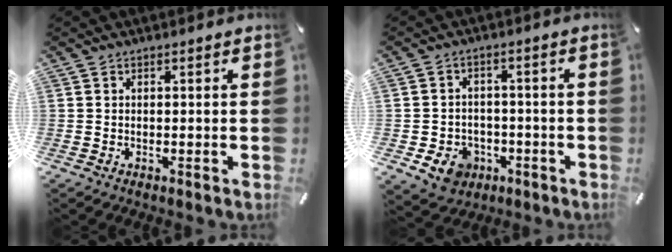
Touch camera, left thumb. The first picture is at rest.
{"total": 7.4, "force": [-3.3, 6.1, 2.7], "torque": [-0.046, 0.019, -0.061]}